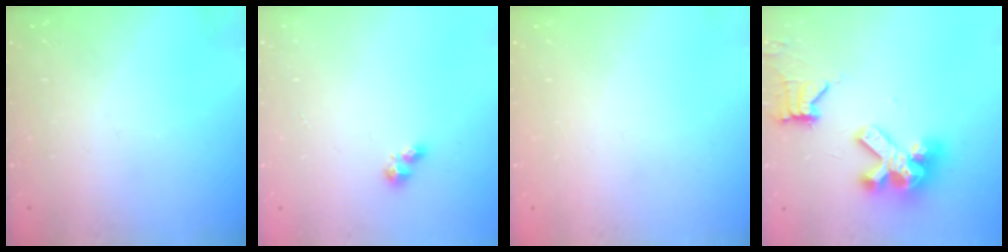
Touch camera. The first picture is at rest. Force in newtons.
{"total": 4.4, "press": 4.4, "slide": 0.6}
{"total": 0.8, "press": 0.7, "slide": 0.3}
{"total": 12.5, "press": 12.4, "slide": 1.6}